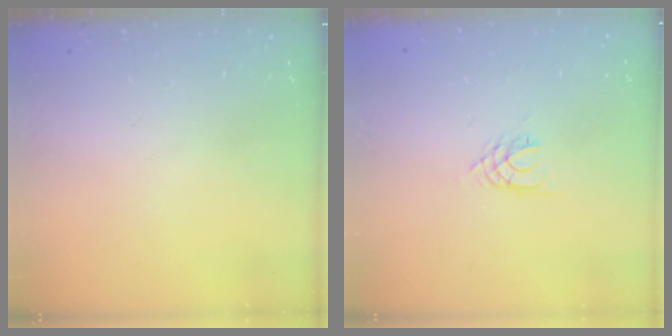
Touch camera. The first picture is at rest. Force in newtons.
{"total": 3.5, "press": 3.5, "slide": 0.5}